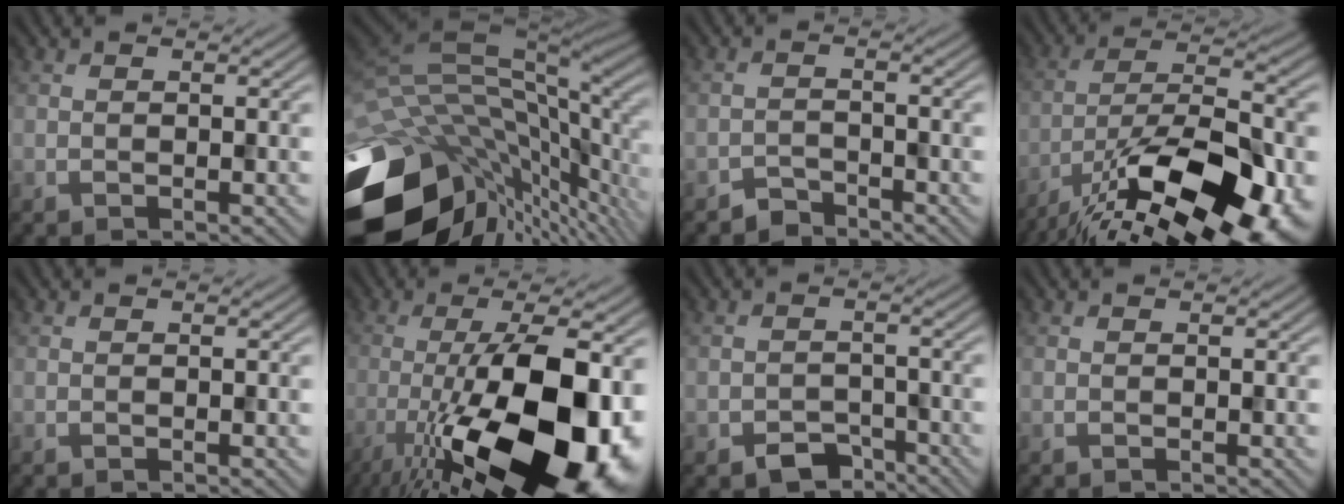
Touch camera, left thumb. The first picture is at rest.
{"total": 17.2, "force": [-5.4, 10.0, 12.9], "torque": [-0.272, -0.029, -0.066]}
{"total": 2.3, "force": [-2.1, 0.7, 0.3], "torque": [0.001, 0.007, -0.046]}
{"total": 18.7, "force": [-11.3, 6.7, 13.3], "torque": [-0.224, -0.027, -0.183]}
{"total": 0.0}
{"total": 20.4, "force": [-7.2, 7.4, 17.6], "torque": [-0.301, -0.017, -0.113]}
{"total": 3.9, "force": [-2.7, 2.3, 1.6], "torque": [-0.026, -0.008, -0.050]}
{"total": 0.0}